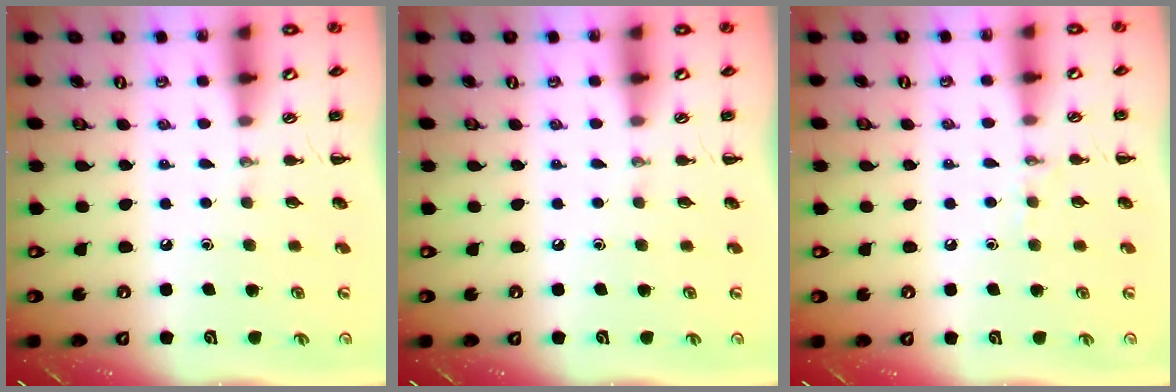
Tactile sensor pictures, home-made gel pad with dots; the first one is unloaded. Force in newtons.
{"total": 0.0}
{"total": 4.9, "press": 4.7, "slide": 1.2}